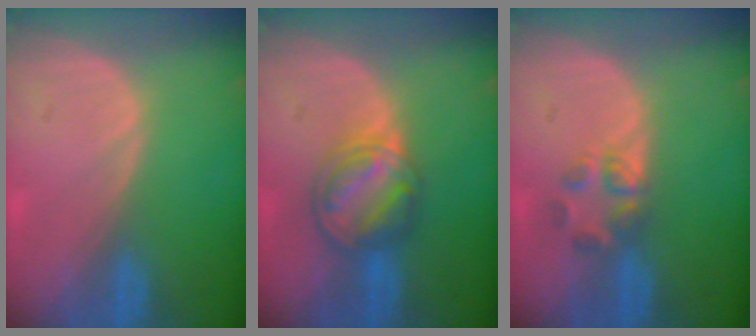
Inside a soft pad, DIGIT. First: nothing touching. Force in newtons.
{"total": 6.9, "press": 6.3, "slide": 2.8}
{"total": 3.5, "press": 3.4, "slide": 0.8}